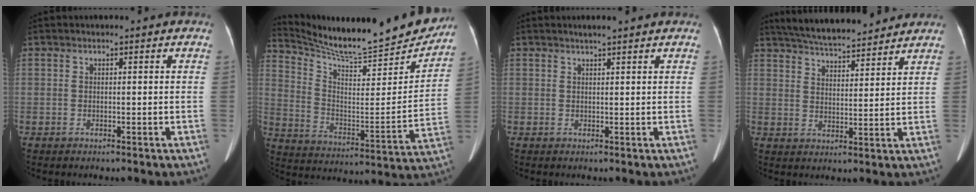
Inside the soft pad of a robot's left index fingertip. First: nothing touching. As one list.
[{"total": 22.5, "force": [20.9, 1.4, 8.2], "torque": [-0.142, -0.070, 0.310]}, {"total": 2.6, "force": [2.2, -0.1, 1.4], "torque": [-0.021, 0.013, 0.035]}, {"total": 13.4, "force": [12.3, 2.0, 5.0], "torque": [-0.087, 0.020, 0.193]}]